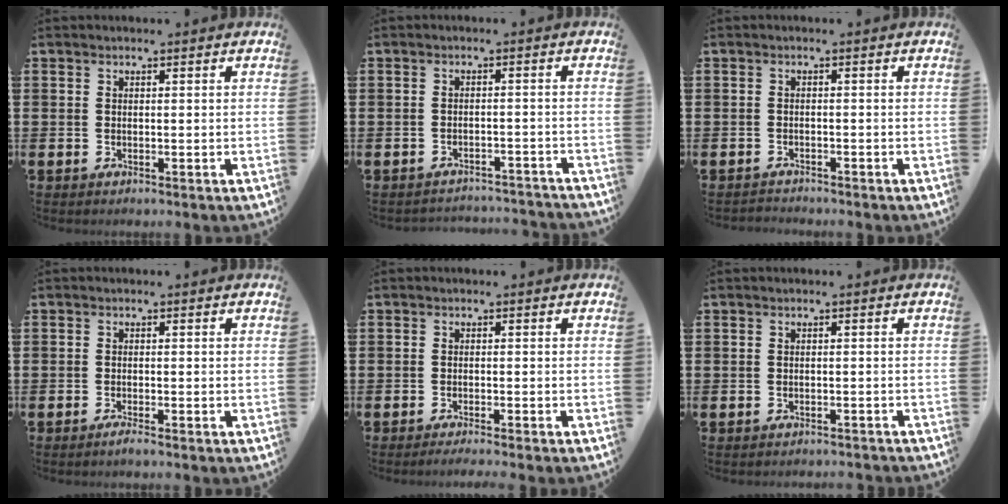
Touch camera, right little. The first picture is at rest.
{"total": 1.9, "force": [-1.9, 0.0, 0.0], "torque": [-0.005, 0.003, -0.042]}
{"total": 1.0, "force": [-1.0, 0.0, -0.1], "torque": [-0.001, 0.001, -0.020]}
{"total": 1.1, "force": [-0.7, 0.1, 0.8], "torque": [-0.014, -0.004, -0.012]}
{"total": 1.0, "force": [-0.8, -0.2, 0.4], "torque": [-0.006, -0.002, -0.016]}
{"total": 0.7, "force": [-0.7, 0.0, 0.0], "torque": [-0.002, -0.001, -0.015]}